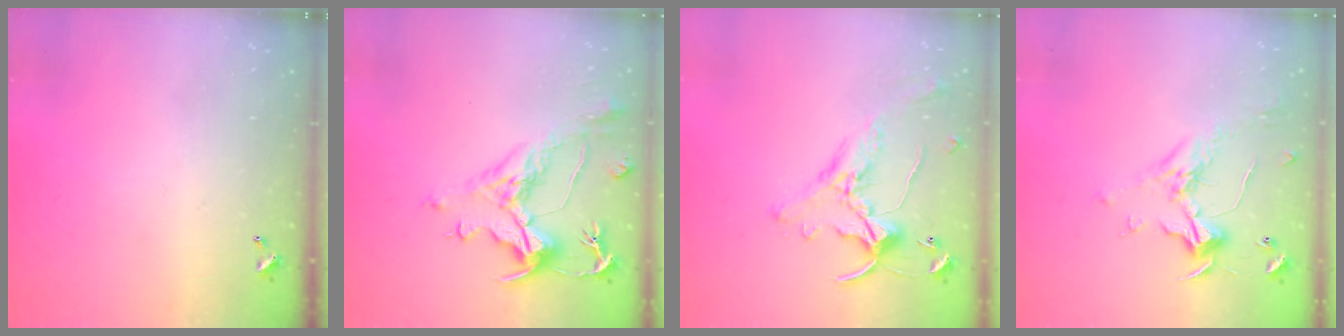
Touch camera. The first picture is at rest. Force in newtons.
{"total": 1.5, "press": 0.3, "slide": 1.5}
{"total": 1.6, "press": 1.2, "slide": 1.0}
{"total": 0.7, "press": 0.2, "slide": 0.7}